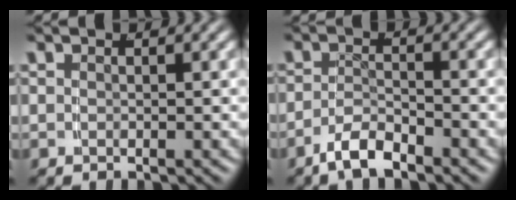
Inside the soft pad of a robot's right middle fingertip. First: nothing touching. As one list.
[{"total": 2.8, "force": [-2.4, 0.4, 1.4], "torque": [-0.026, -0.002, -0.042]}]